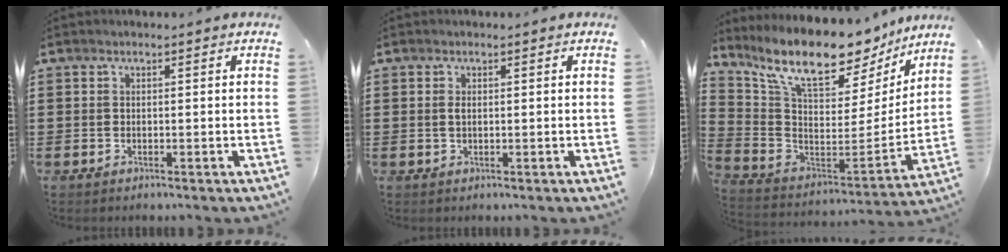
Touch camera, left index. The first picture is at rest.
{"total": 0.9, "force": [0.2, 0.4, 0.8], "torque": [-0.018, 0.001, 0.003]}
{"total": 12.1, "force": [9.8, 3.2, 6.2], "torque": [-0.150, -0.074, 0.168]}